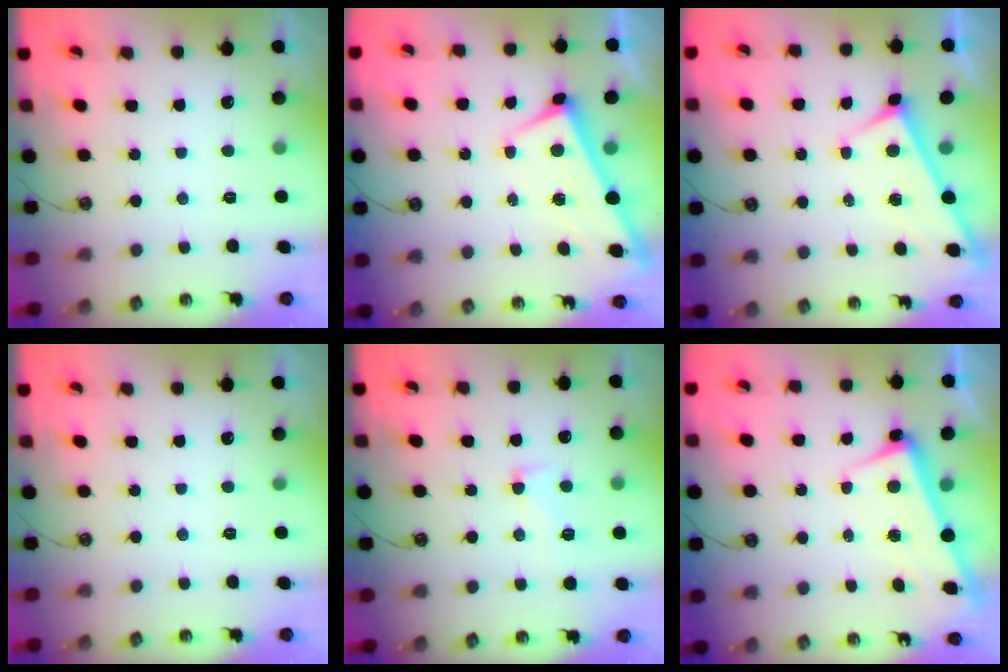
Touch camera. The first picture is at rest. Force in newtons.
{"total": 1.0, "press": 1.0, "slide": 0.0}
{"total": 3.0, "press": 3.0, "slide": 0.3}
{"total": 0.0}
{"total": 3.2, "press": 2.7, "slide": 1.7}
{"total": 2.4, "press": 2.3, "slide": 0.7}